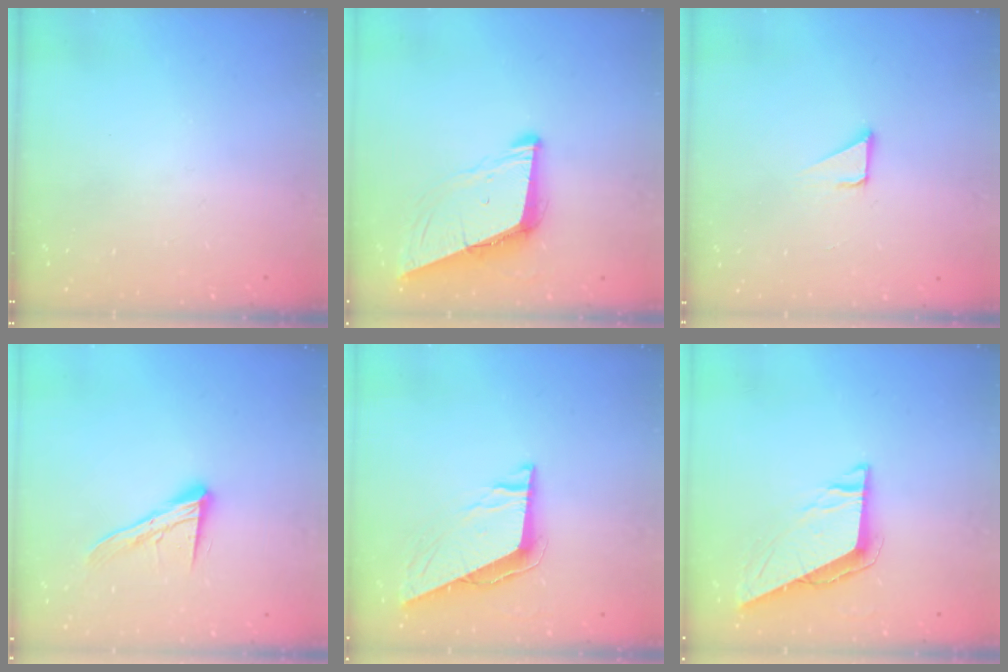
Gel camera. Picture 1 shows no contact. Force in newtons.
{"total": 8.9, "press": 8.0, "slide": 3.7}
{"total": 2.1, "press": 2.1, "slide": 0.0}
{"total": 13.4, "press": 13.3, "slide": 1.1}
{"total": 9.7, "press": 9.7, "slide": 1.2}
{"total": 7.5, "press": 7.5, "slide": 0.3}